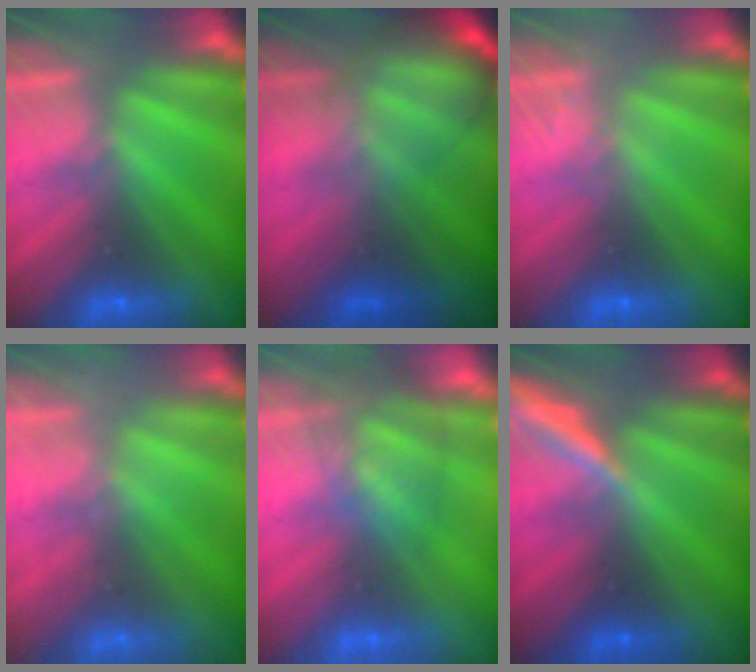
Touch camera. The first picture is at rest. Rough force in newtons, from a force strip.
{"total": 5.9}
{"total": 1.6}
{"total": 2.2}
{"total": 3.7}
{"total": 3.3}